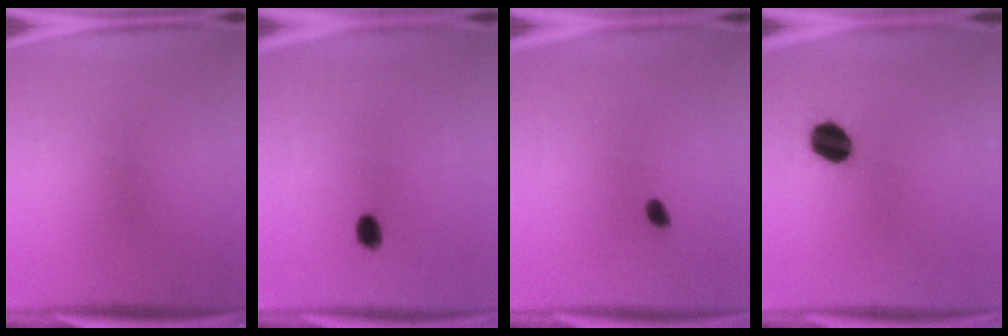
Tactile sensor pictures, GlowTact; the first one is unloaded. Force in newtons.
{"total": 2.4}
{"total": 1.6}
{"total": 7.6}